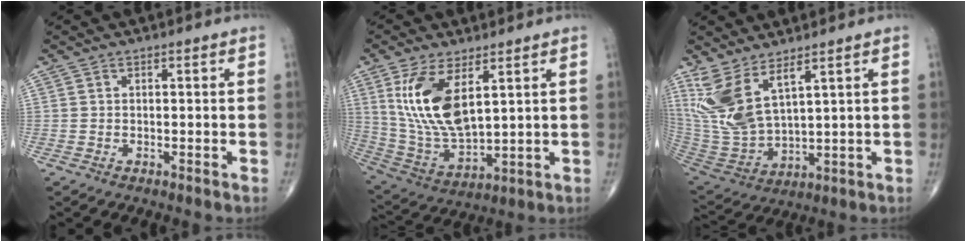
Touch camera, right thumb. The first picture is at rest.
{"total": 14.9, "force": [5.3, 6.6, 12.2], "torque": [-0.241, -0.025, 0.121]}
{"total": 12.1, "force": [6.9, 4.4, 8.9], "torque": [-0.195, -0.041, 0.163]}